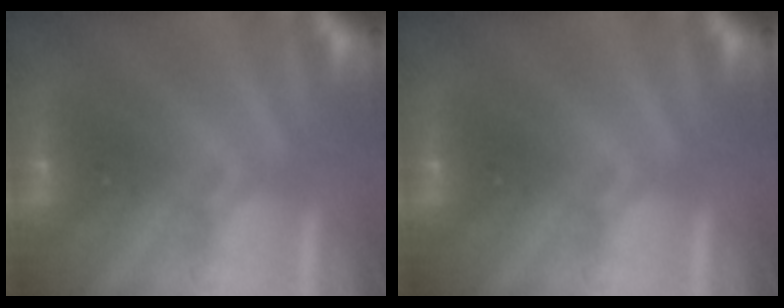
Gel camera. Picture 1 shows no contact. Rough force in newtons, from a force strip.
{"total": 0.0}